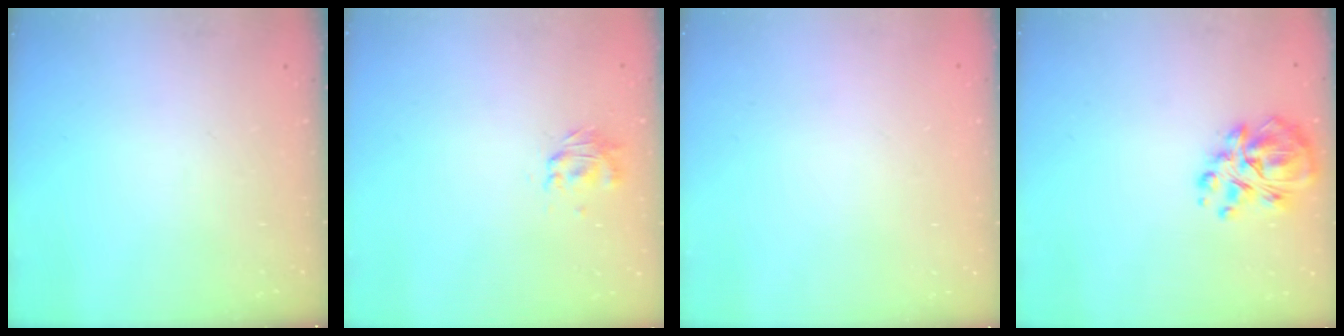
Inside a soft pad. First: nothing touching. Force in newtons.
{"total": 1.3, "press": 1.2, "slide": 0.4}
{"total": 1.8, "press": 1.8, "slide": 0.2}
{"total": 11.3, "press": 10.8, "slide": 3.5}